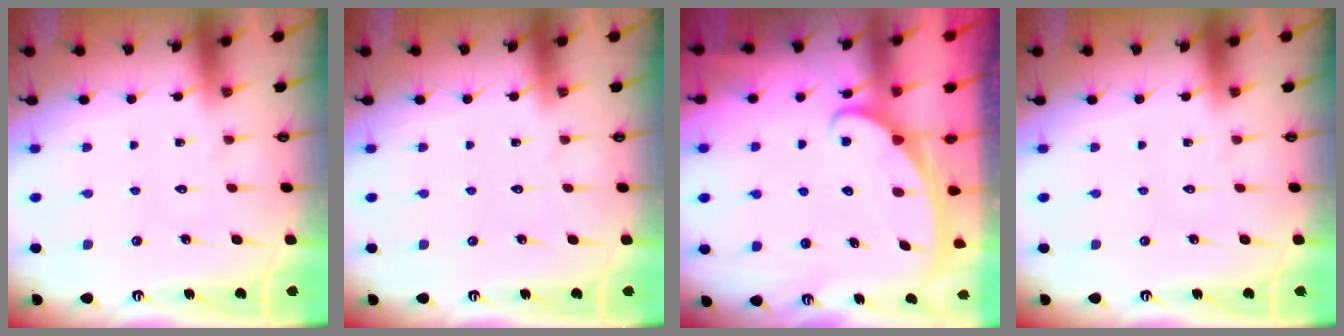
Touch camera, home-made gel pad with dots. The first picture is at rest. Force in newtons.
{"total": 0.0}
{"total": 2.4, "press": 2.4, "slide": 0.4}
{"total": 0.0}